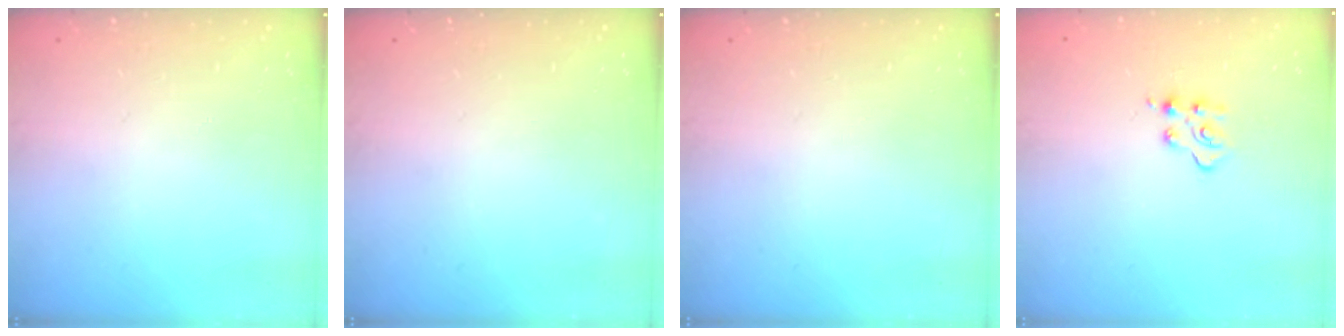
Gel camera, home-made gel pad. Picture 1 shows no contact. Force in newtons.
{"total": 0.0}
{"total": 0.0}
{"total": 3.0, "press": 2.9, "slide": 0.3}